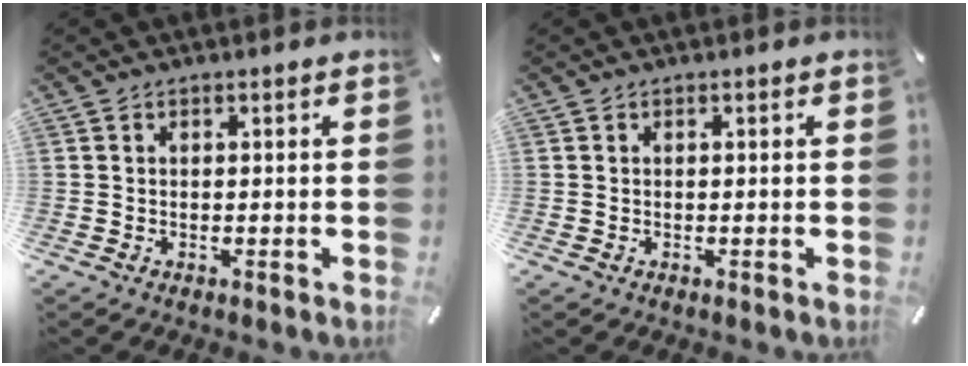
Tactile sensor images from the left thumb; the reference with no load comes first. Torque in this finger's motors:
{"motor_torque": [0.08, 0.14, -0.08, 0.01, 0.00]}